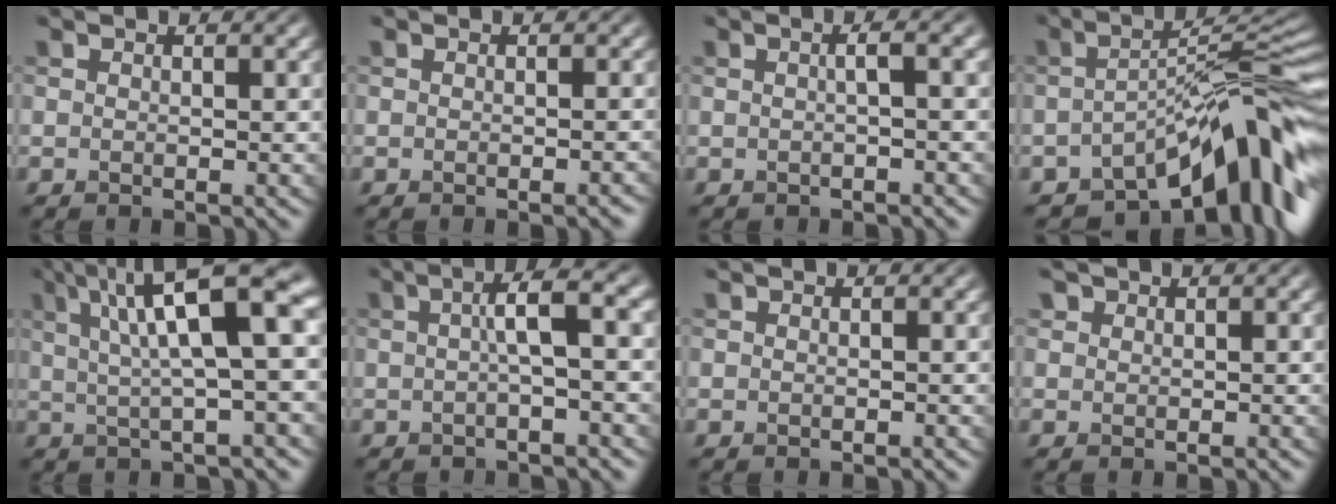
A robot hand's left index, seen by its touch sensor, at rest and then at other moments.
{"total": 0.9, "force": [-0.5, 0.1, 0.7], "torque": [-0.008, 0.000, -0.007]}
{"total": 2.1, "force": [0.4, 0.5, 2.0], "torque": [-0.026, 0.011, -0.003]}
{"total": 11.2, "force": [-6.1, 3.6, 8.6], "torque": [-0.101, 0.010, -0.110]}
{"total": 11.7, "force": [4.3, 3.0, 10.4], "torque": [-0.161, 0.020, 0.070]}
{"total": 4.4, "force": [0.7, 0.8, 4.3], "torque": [-0.066, 0.019, 0.005]}
{"total": 0.0}
{"total": 1.3, "force": [0.9, 0.9, 0.2], "torque": [-0.002, -0.001, 0.008]}